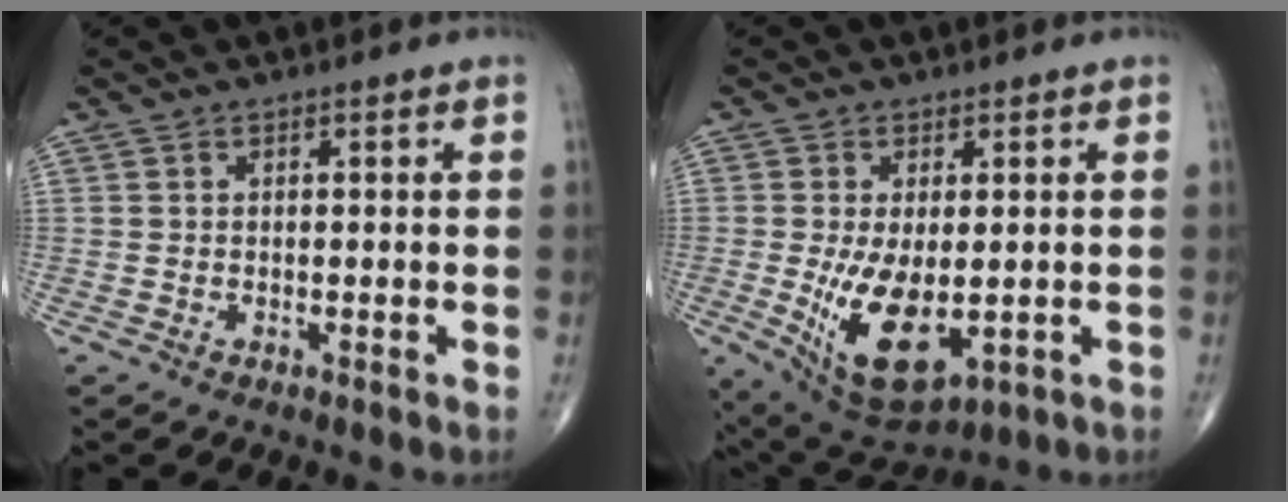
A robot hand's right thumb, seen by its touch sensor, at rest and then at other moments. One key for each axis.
{"total": 12.3, "fx": -2.1, "fy": 6.1, "fz": 10.5, "tx": -0.175, "ty": -0.021, "tz": -0.013}